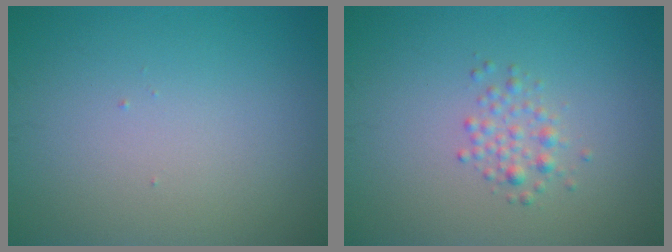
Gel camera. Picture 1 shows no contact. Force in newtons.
{"total": 1.6, "press": 1.6, "slide": 0.0}